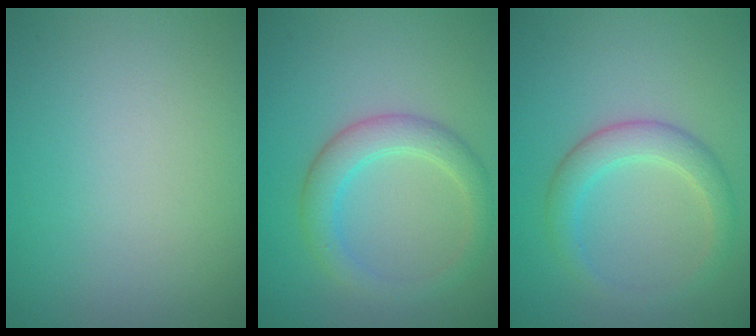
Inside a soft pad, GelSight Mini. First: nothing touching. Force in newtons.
{"total": 3.4, "press": 3.4, "slide": 0.1}
{"total": 3.0, "press": 3.0, "slide": 0.1}